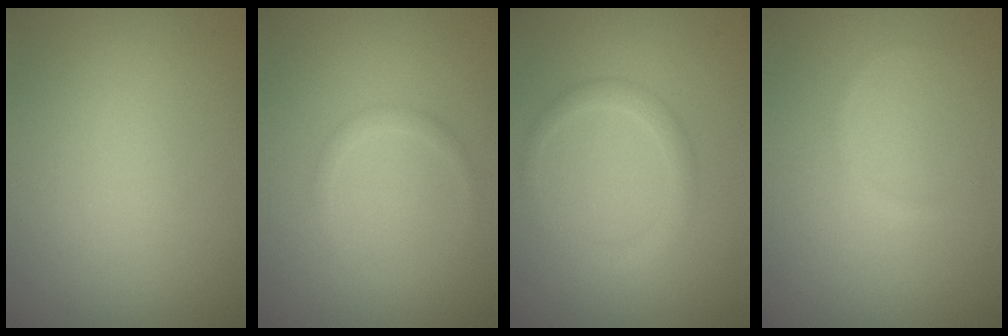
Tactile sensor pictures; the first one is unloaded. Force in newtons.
{"total": 0.9, "press": 0.9, "slide": 0.0}
{"total": 1.9, "press": 1.9, "slide": 0.1}
{"total": 0.5, "press": 0.5, "slide": 0.1}